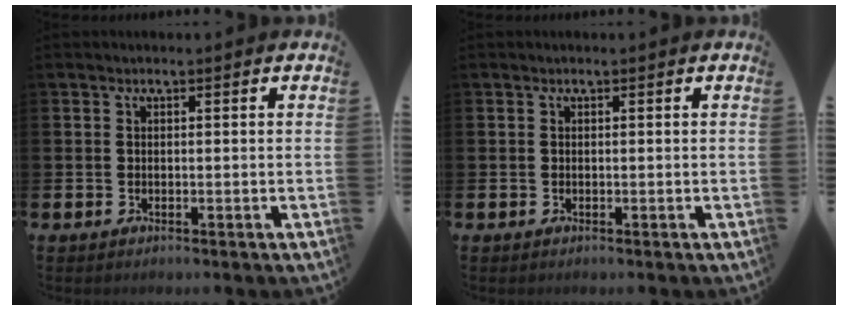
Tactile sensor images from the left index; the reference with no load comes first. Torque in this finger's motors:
{"motor_torque": [-0.02, 0.00, 0.00, 0.00]}